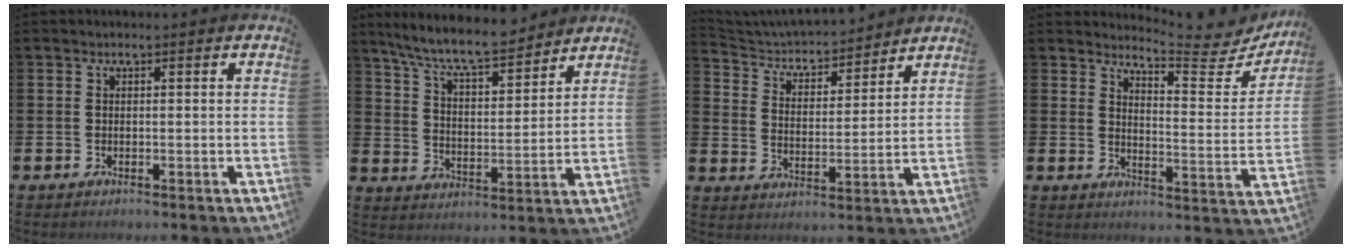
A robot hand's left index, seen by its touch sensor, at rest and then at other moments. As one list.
[{"total": 8.8, "force": [8.2, 1.2, 3.1], "torque": [-0.096, -0.047, 0.146]}, {"total": 4.6, "force": [4.3, 1.5, 0.5], "torque": [-0.042, -0.035, 0.069]}, {"total": 6.0, "force": [5.8, 0.5, 1.3], "torque": [-0.024, -0.055, 0.093]}]